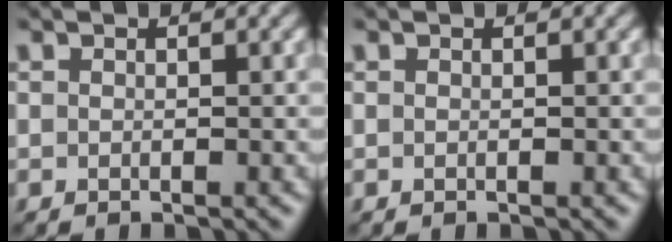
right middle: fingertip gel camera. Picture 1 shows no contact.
{"total": 0.0}